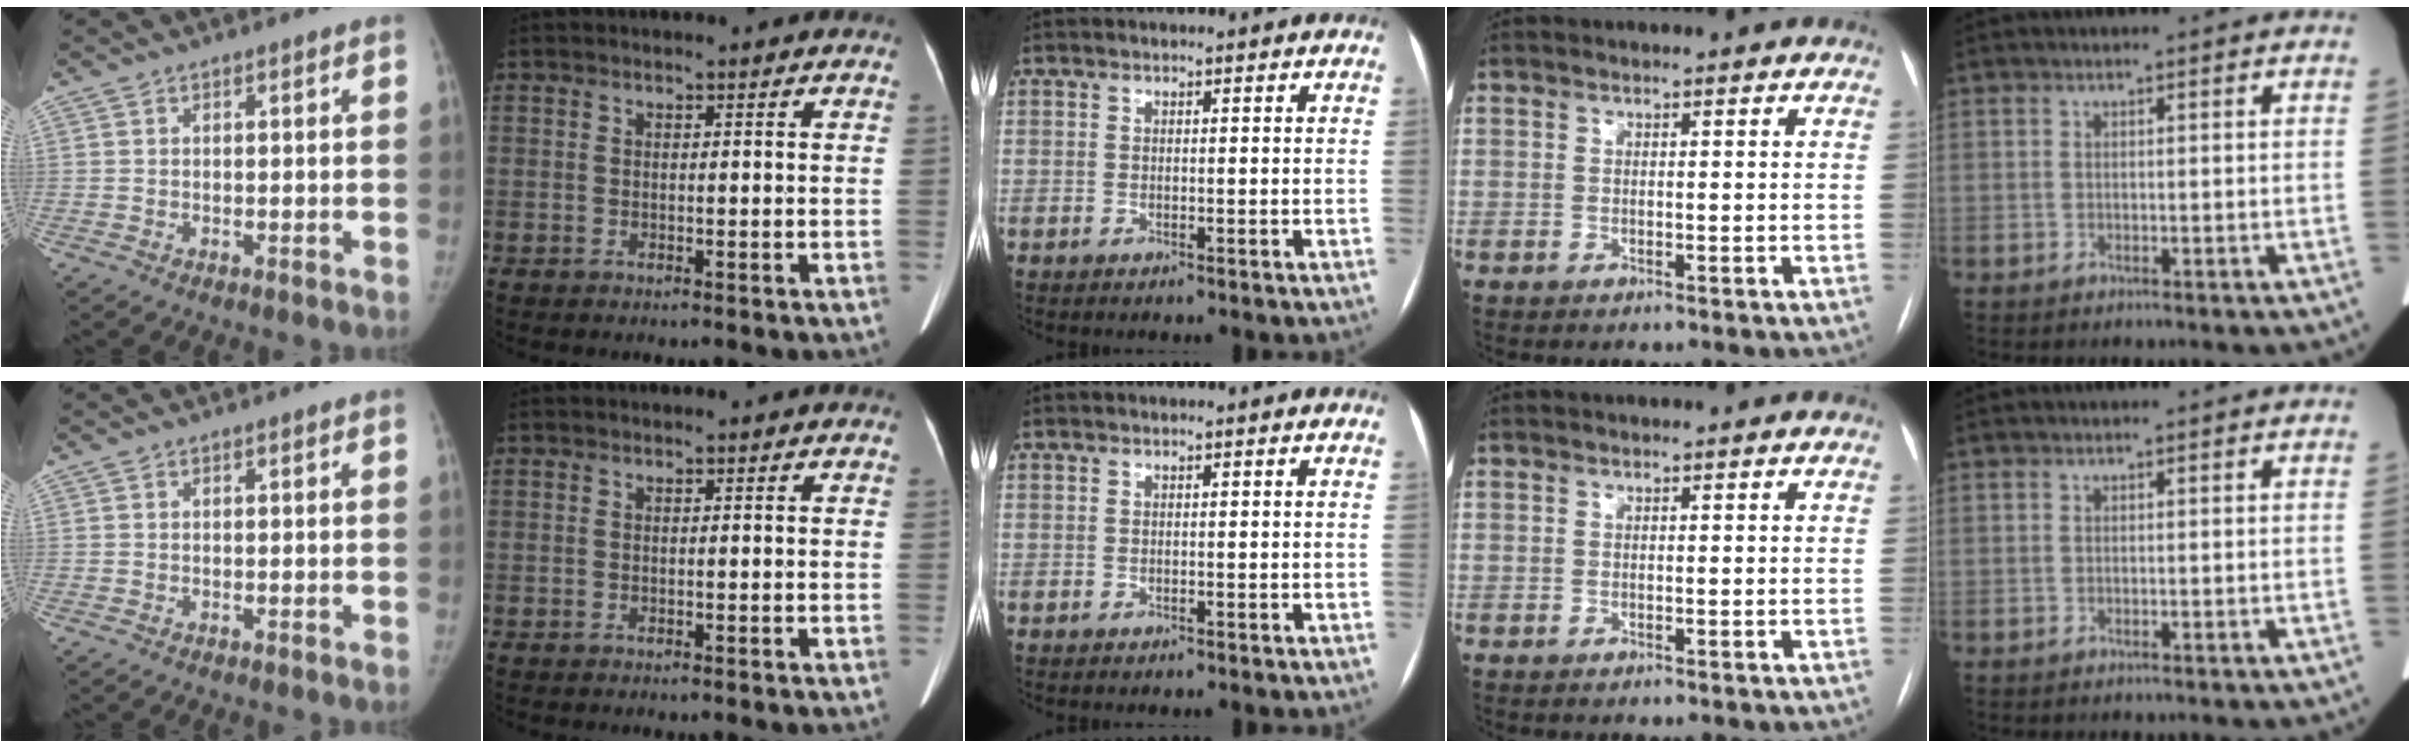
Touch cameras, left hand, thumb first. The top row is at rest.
{}